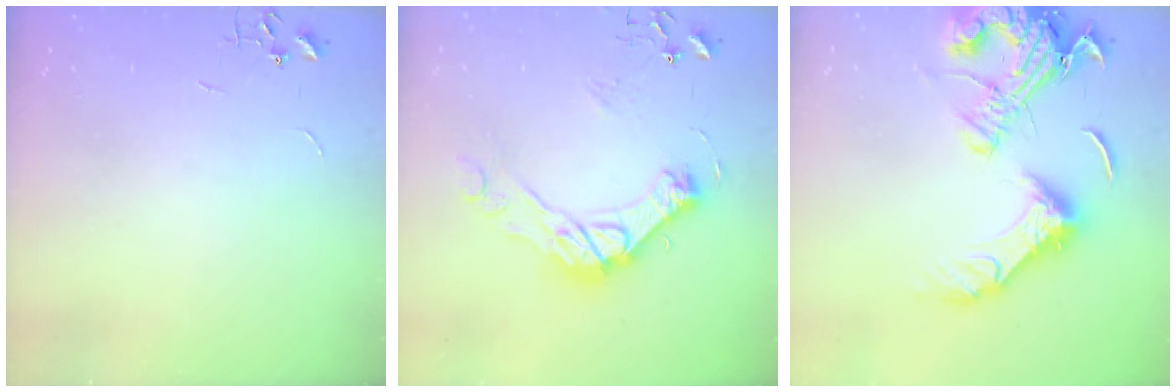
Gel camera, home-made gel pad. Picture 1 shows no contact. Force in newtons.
{"total": 14.5, "press": 14.4, "slide": 1.1}
{"total": 22.6, "press": 22.3, "slide": 3.7}